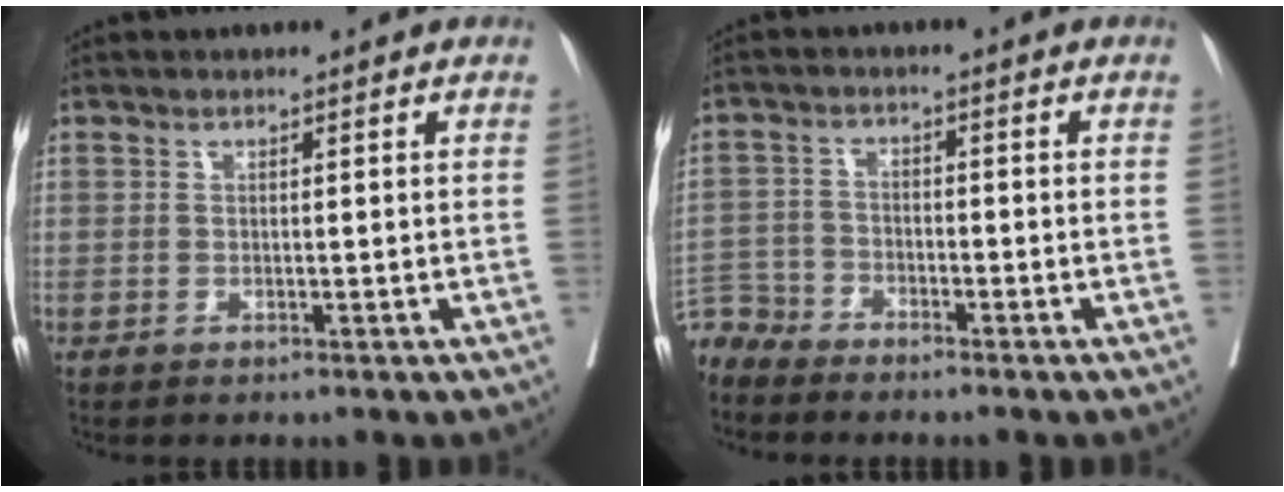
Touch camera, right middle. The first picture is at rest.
{"total": 4.7, "force": [-4.6, 0.7, -0.6], "torque": [0.014, -0.004, -0.091]}